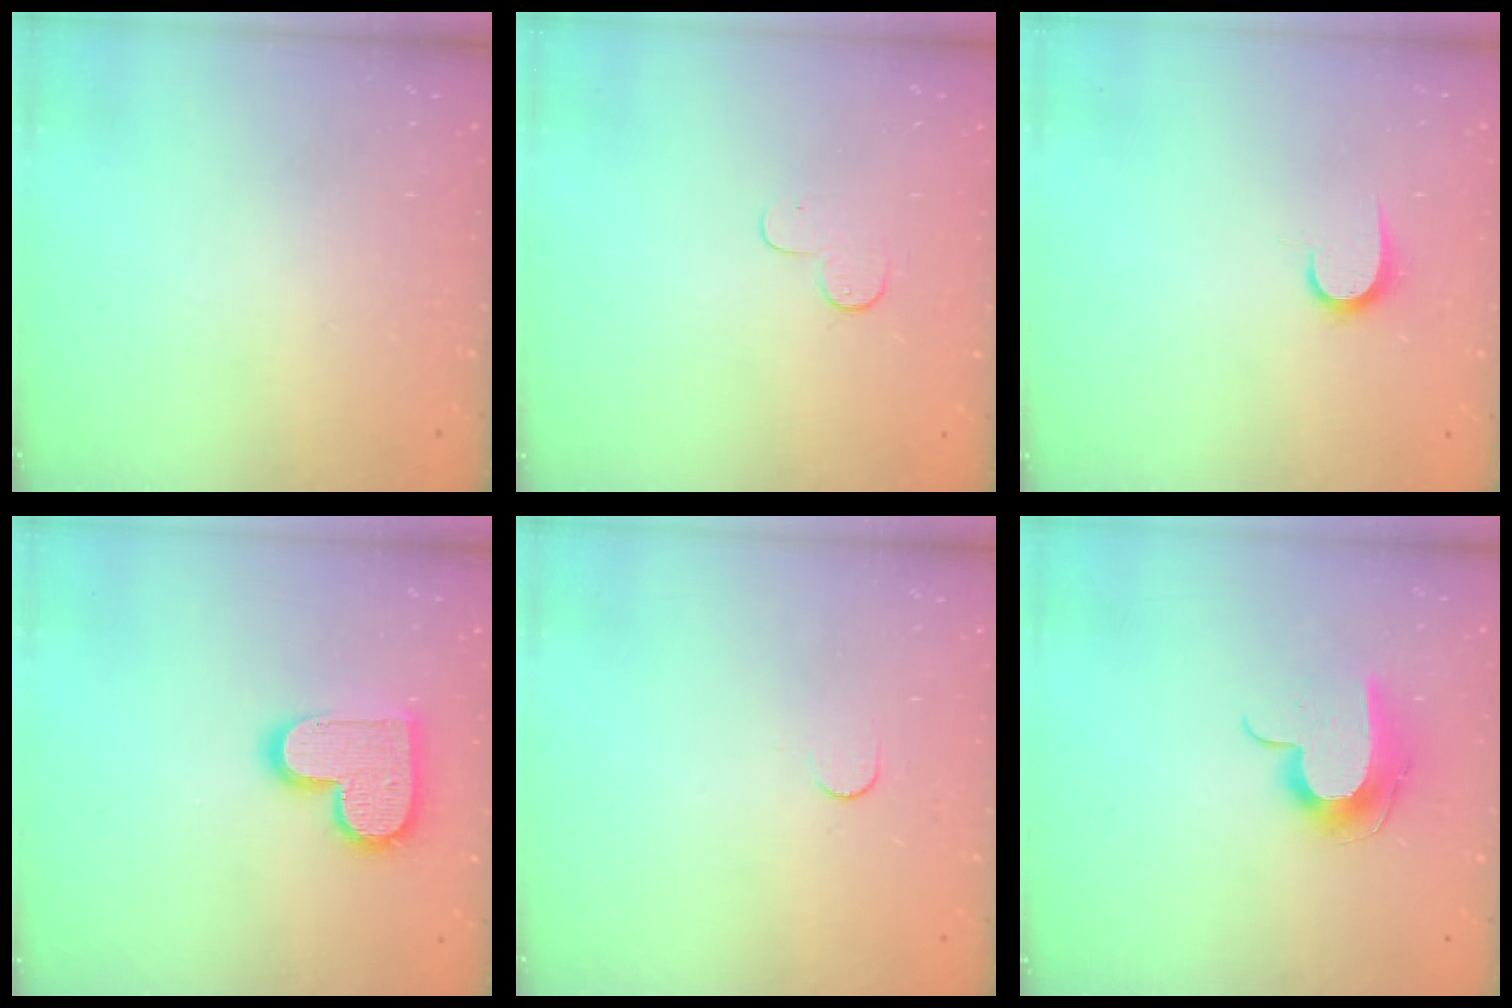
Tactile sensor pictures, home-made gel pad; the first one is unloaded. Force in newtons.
{"total": 4.8, "press": 4.7, "slide": 0.5}
{"total": 6.0, "press": 6.0, "slide": 0.6}
{"total": 14.5, "press": 14.5, "slide": 0.9}
{"total": 3.7, "press": 3.7, "slide": 0.4}
{"total": 9.6, "press": 9.6, "slide": 0.7}